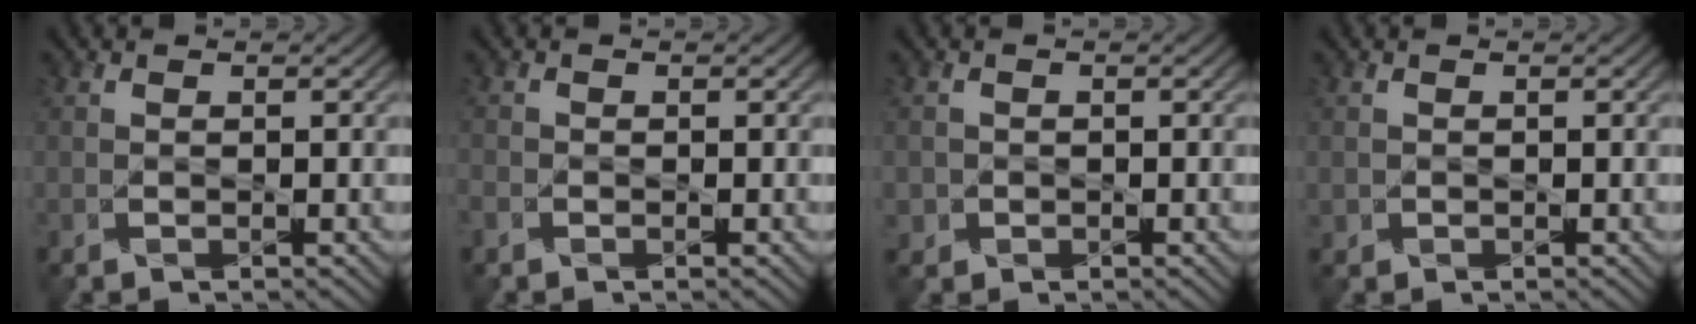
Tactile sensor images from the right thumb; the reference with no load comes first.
{"total": 1.1, "force": [-0.8, 0.7, 0.3], "torque": [-0.008, -0.002, -0.021]}
{"total": 1.4, "force": [-0.4, 1.3, 0.1], "torque": [0.004, -0.005, -0.011]}
{"total": 0.7, "force": [-0.1, 0.7, 0.0], "torque": [0.000, -0.007, -0.002]}